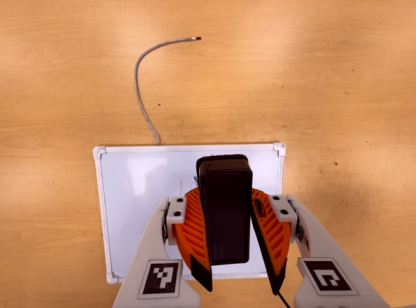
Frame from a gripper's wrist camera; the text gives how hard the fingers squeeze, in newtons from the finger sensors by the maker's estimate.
{"total": 10.3, "left": 10.6, "right": 10.0}